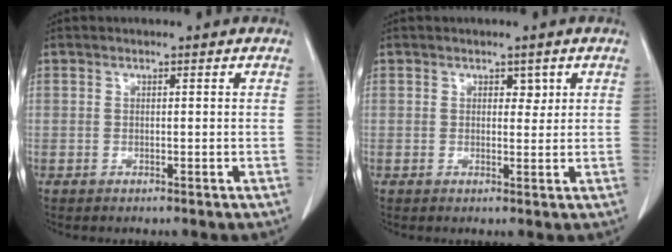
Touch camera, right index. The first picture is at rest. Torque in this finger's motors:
{"motor_torque": [-0.01, -0.02, -0.04, -0.01]}